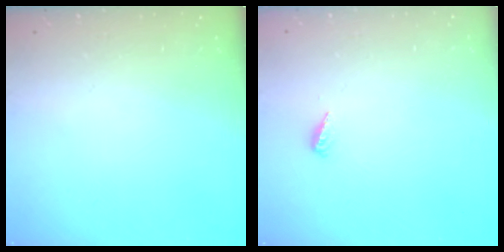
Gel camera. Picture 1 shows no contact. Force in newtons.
{"total": 4.8, "press": 4.8, "slide": 0.4}